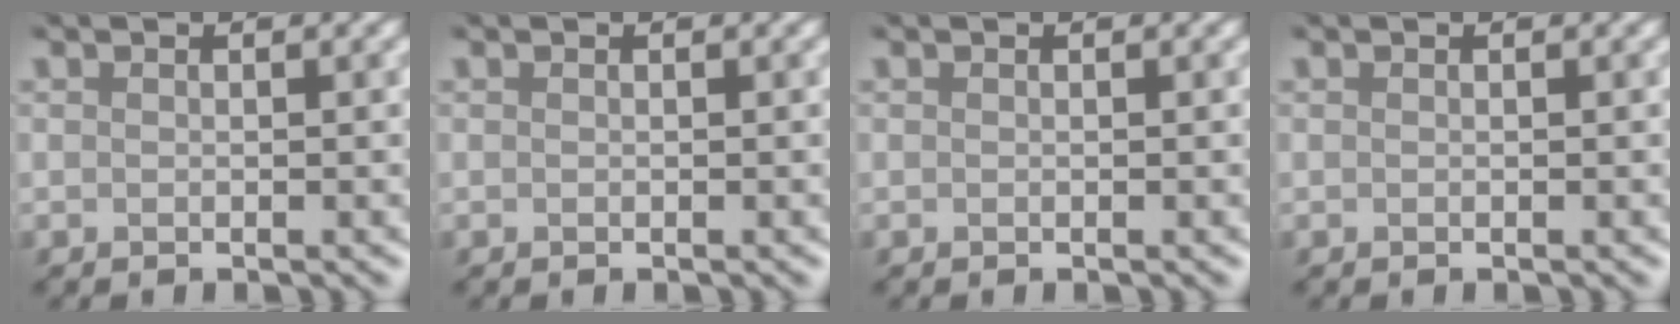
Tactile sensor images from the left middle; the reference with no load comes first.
{"total": 0.0}
{"total": 0.0}
{"total": 0.0}